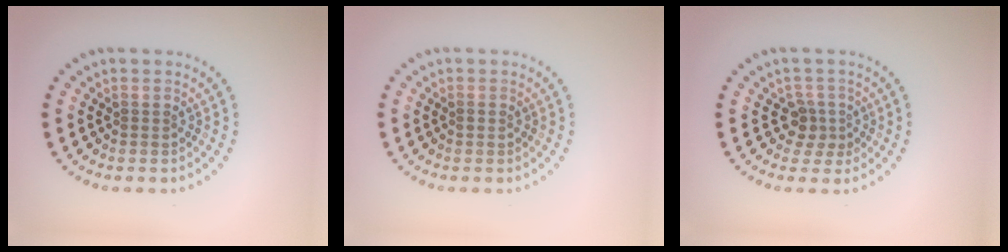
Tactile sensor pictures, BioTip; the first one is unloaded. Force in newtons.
{"total": 0.5, "press": 0.5, "slide": 0.1}
{"total": 2.3, "press": 1.8, "slide": 1.4}